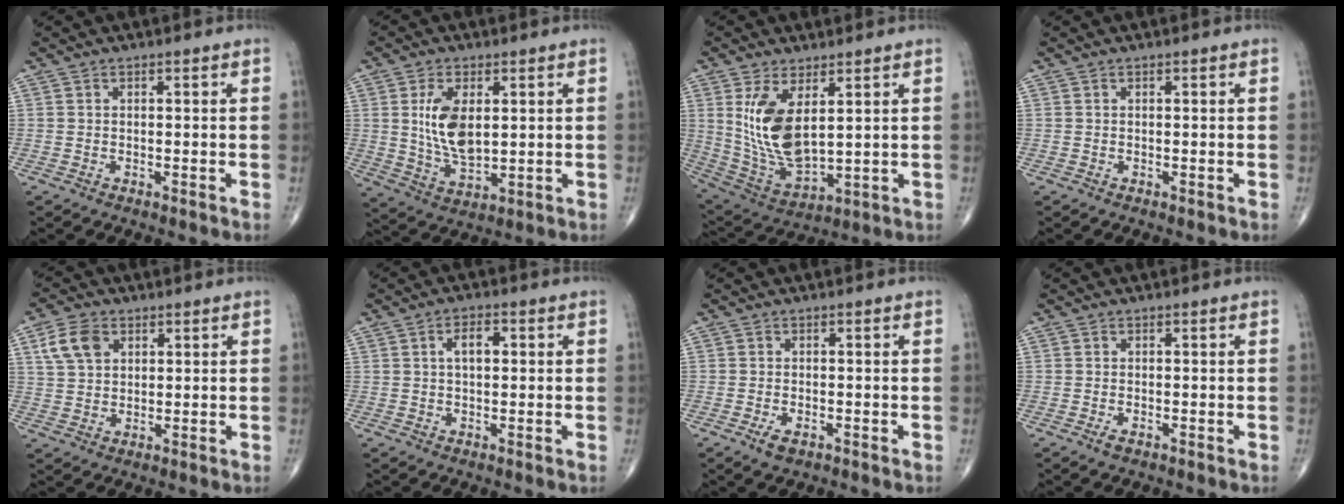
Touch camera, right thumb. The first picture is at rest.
{"total": 10.3, "force": [2.0, 5.4, 8.5], "torque": [-0.154, -0.017, 0.048]}
{"total": 13.2, "force": [3.6, 6.3, 11.0], "torque": [-0.208, -0.024, 0.092]}
{"total": 0.0}
{"total": 6.9, "force": [2.8, 4.7, 4.1], "torque": [-0.067, -0.003, 0.054]}
{"total": 4.0, "force": [0.8, 2.1, 3.4], "torque": [-0.055, 0.007, 0.012]}
{"total": 2.5, "force": [-1.2, 1.3, 1.7], "torque": [-0.032, 0.000, -0.019]}
{"total": 1.2, "force": [-0.7, 0.6, 0.8], "torque": [-0.021, -0.002, -0.012]}